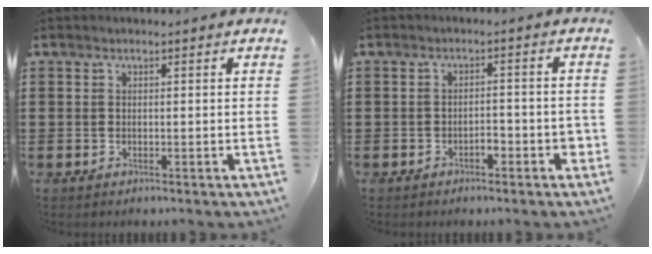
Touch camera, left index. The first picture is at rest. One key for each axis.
{"total": 3.0, "fx": -1.7, "fy": 1.2, "fz": 2.1, "tx": -0.036, "ty": 0.003, "tz": -0.034}